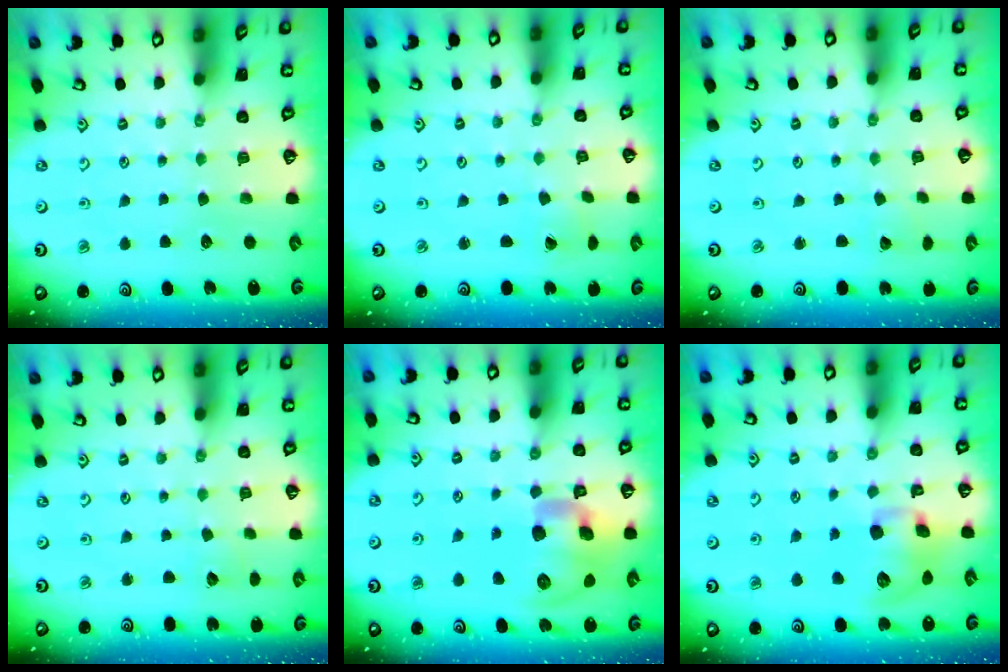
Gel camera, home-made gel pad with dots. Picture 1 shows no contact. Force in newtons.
{"total": 1.2, "press": 1.2, "slide": 0.4}
{"total": 1.1, "press": 1.1, "slide": 0.1}
{"total": 3.6, "press": 3.6, "slide": 0.3}
{"total": 16.5, "press": 16.3, "slide": 2.6}
{"total": 12.0, "press": 11.8, "slide": 2.0}